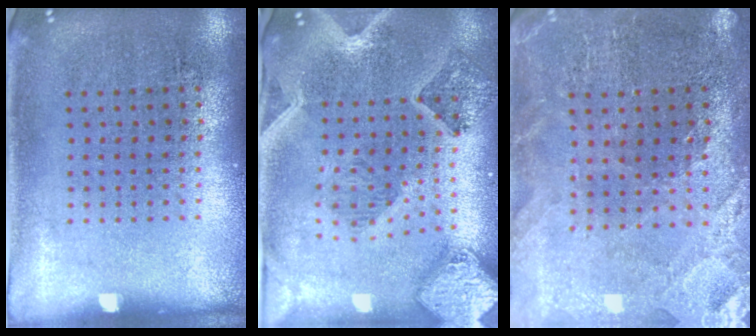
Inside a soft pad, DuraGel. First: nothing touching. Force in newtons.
{"total": 2.2, "press": 2.0, "slide": 0.9}
{"total": 1.0, "press": 1.0, "slide": 0.1}